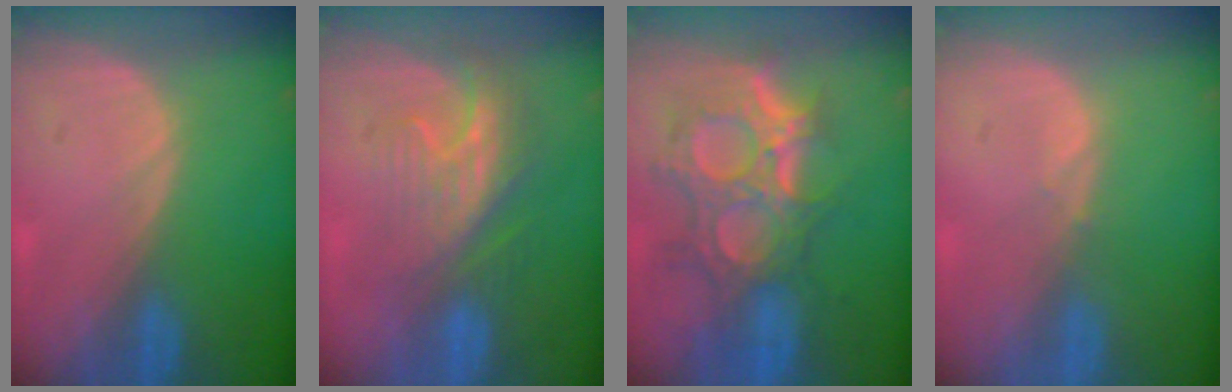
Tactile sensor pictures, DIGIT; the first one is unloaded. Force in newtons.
{"total": 8.6, "press": 7.5, "slide": 4.3}
{"total": 11.9, "press": 10.6, "slide": 5.2}
{"total": 0.5, "press": 0.5, "slide": 0.2}